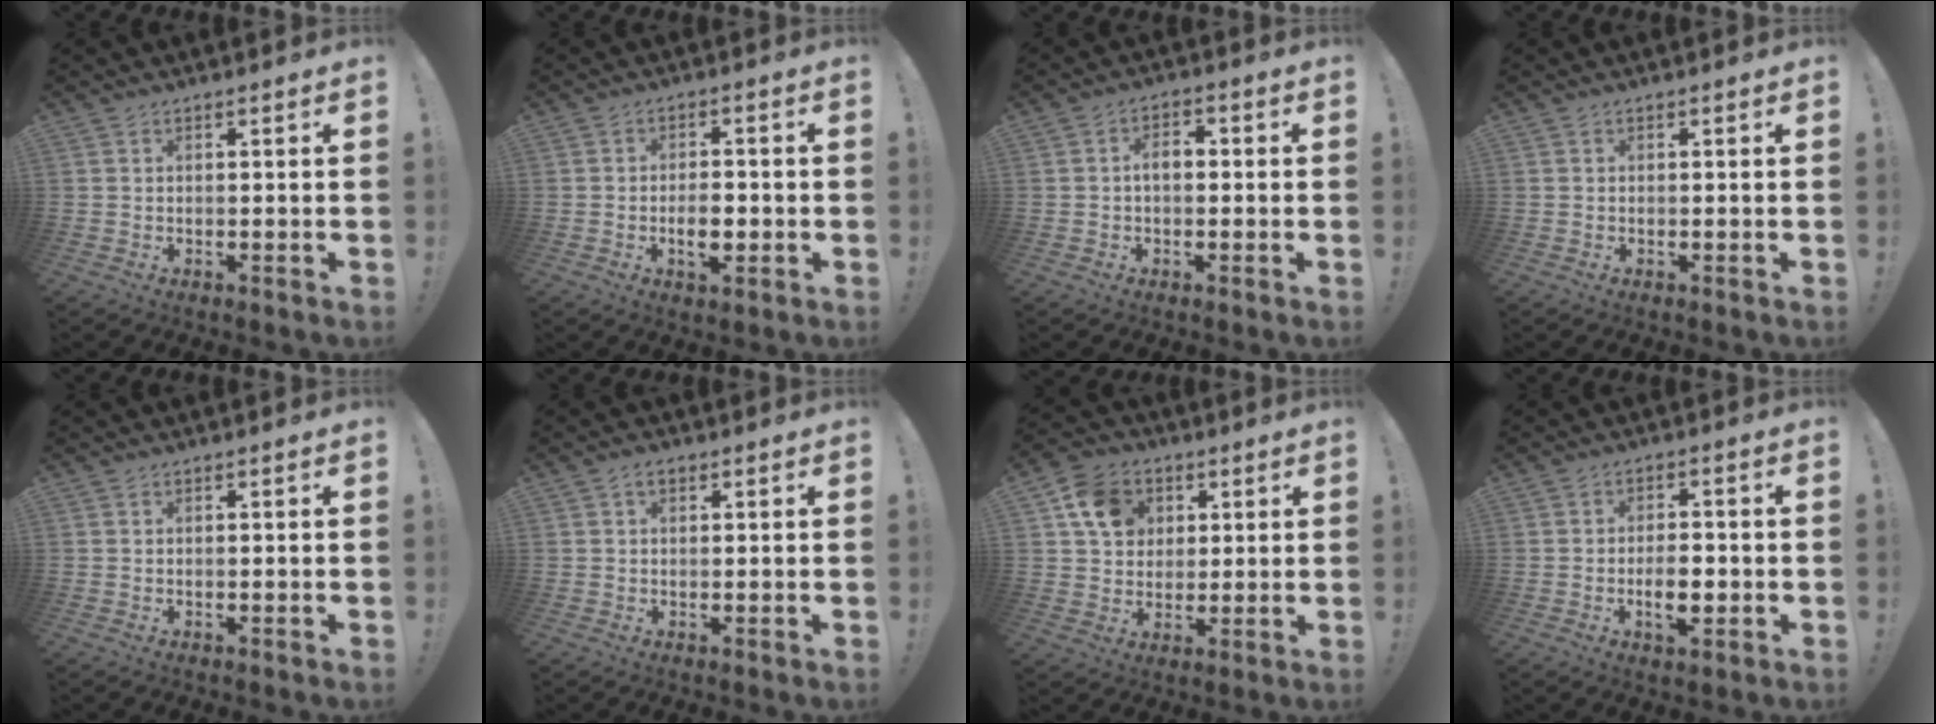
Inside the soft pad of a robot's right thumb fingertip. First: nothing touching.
{"total": 5.9, "force": [-1.7, 2.9, 4.8], "torque": [-0.077, -0.001, -0.033]}
{"total": 4.3, "force": [-0.3, 2.4, 3.6], "torque": [-0.053, 0.007, -0.012]}
{"total": 0.0}
{"total": 0.0}
{"total": 2.4, "force": [1.1, 1.4, 1.6], "torque": [-0.028, 0.003, 0.018]}
{"total": 11.9, "force": [4.4, 9.9, 5.1], "torque": [-0.075, -0.007, 0.090]}
{"total": 6.5, "force": [-1.9, 3.0, 5.5], "torque": [-0.088, 0.001, -0.036]}